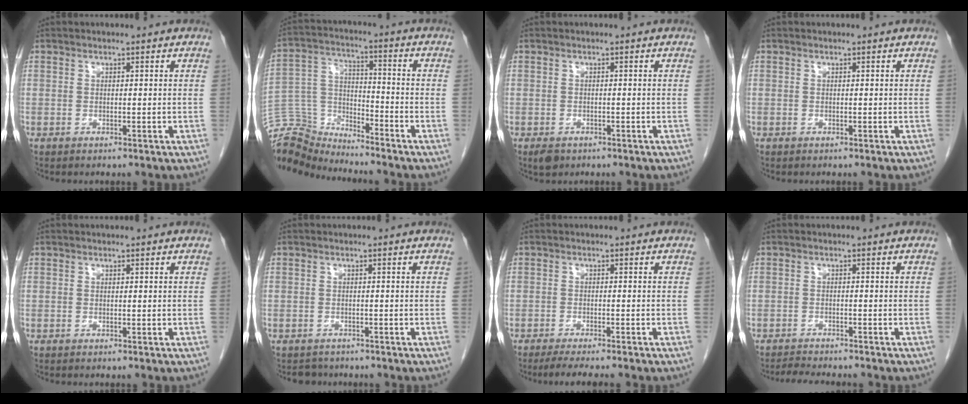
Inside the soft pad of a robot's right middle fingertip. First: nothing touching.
{"total": 10.9, "force": [-10.9, 0.3, -1.1], "torque": [0.014, 0.040, -0.214]}
{"total": 2.0, "force": [-1.3, 1.2, 0.9], "torque": [-0.017, -0.001, -0.014]}
{"total": 0.0}
{"total": 0.0}
{"total": 2.1, "force": [-1.9, 1.0, -0.3], "torque": [-0.004, -0.002, -0.029]}
{"total": 5.5, "force": [-4.6, 0.0, 3.1], "torque": [-0.041, -0.011, -0.070]}
{"total": 4.5, "force": [-4.2, 0.2, 1.5], "torque": [-0.025, -0.014, -0.066]}